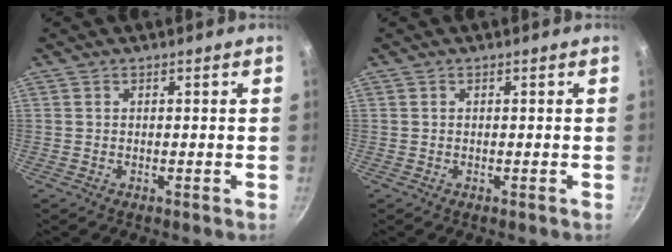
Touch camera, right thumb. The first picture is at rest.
{"total": 0.0}